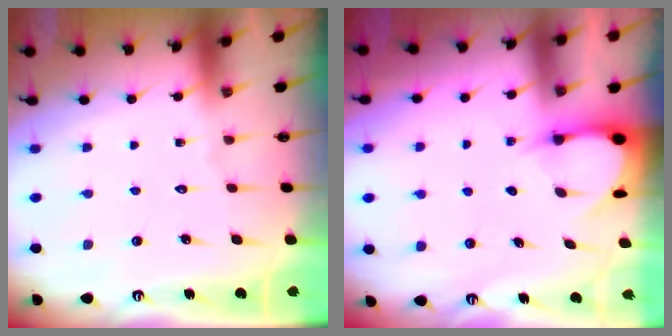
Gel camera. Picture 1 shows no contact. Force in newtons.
{"total": 3.3, "press": 3.3, "slide": 0.4}